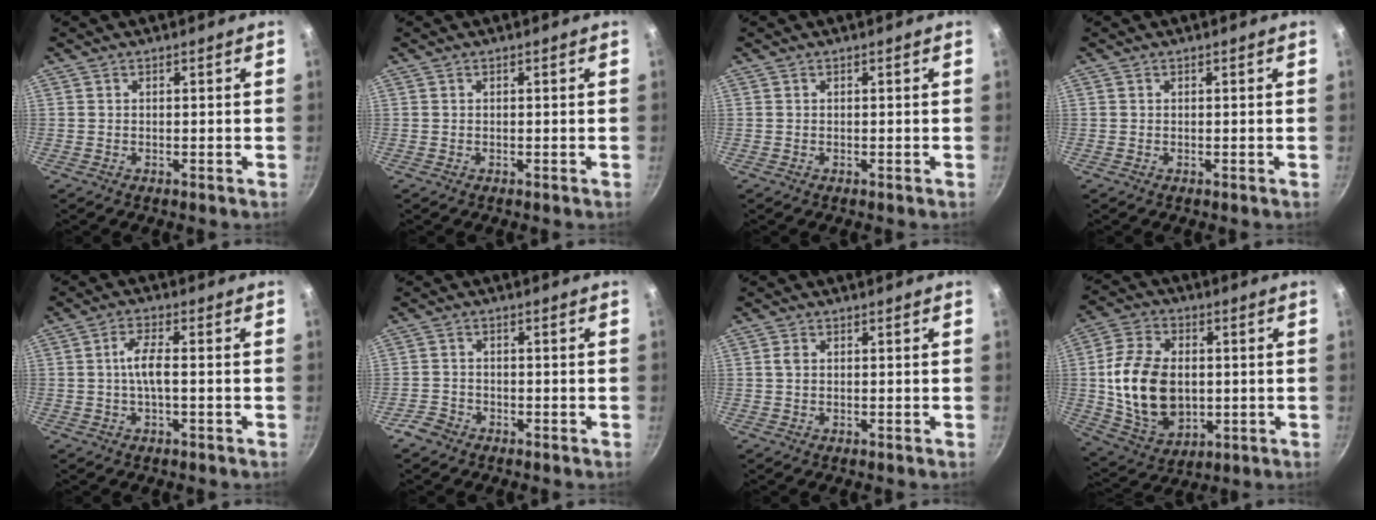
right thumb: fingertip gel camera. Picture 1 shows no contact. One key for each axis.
{"total": 0.0}
{"total": 0.0}
{"total": 0.0}
{"total": 4.5, "fx": -0.5, "fy": 1.4, "fz": 4.3, "tx": -0.094, "ty": 0.015, "tz": -0.015}
{"total": 3.1, "fx": -2.3, "fy": 1.9, "fz": 0.7, "tx": -0.015, "ty": 0.025, "tz": -0.043}
{"total": 1.4, "fx": 0.2, "fy": 1.0, "fz": 1.0, "tx": -0.020, "ty": 0.003, "tz": 0.002}
{"total": 17.2, "fx": -0.1, "fy": 11.8, "fz": 12.5, "tx": -0.216, "ty": 0.000, "tz": 0.010}